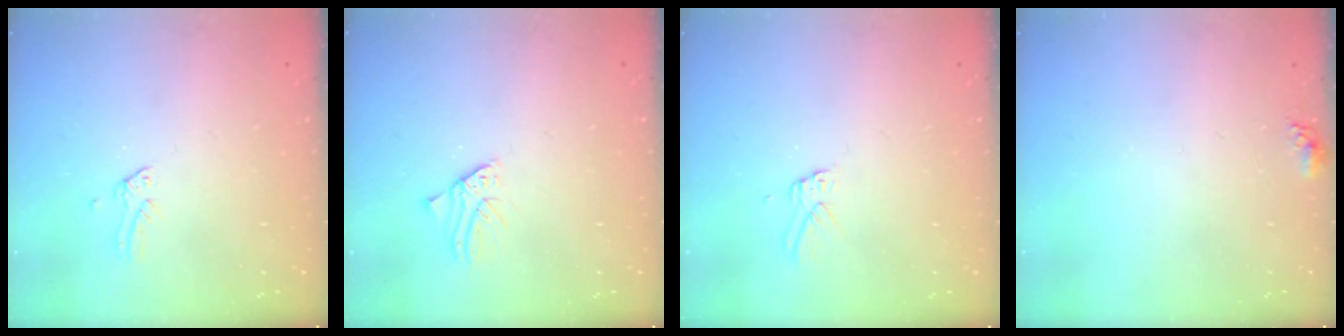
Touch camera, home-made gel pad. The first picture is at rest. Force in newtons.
{"total": 1.1, "press": 1.1, "slide": 0.1}
{"total": 2.9, "press": 2.9, "slide": 0.2}
{"total": 5.6, "press": 5.5, "slide": 0.7}